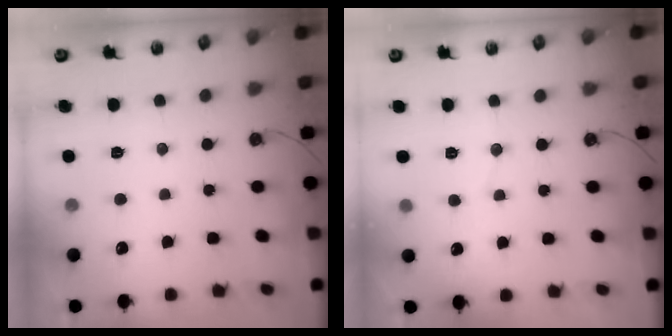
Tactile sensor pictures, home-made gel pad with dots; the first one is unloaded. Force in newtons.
{"total": 2.6, "press": 2.6, "slide": 0.2}